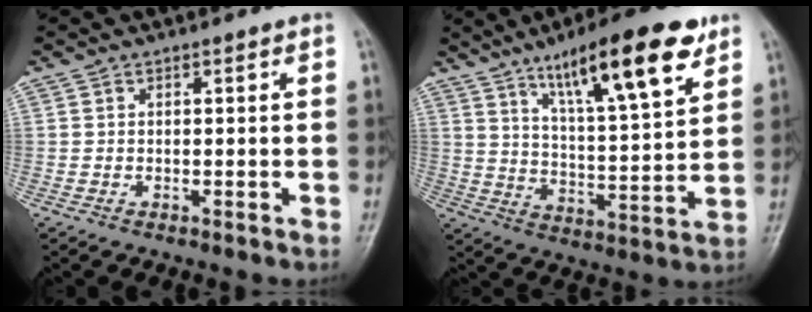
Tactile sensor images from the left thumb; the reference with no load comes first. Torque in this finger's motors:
{"motor_torque": [0.63, 0.63, 1.57, -1.20, 0.17]}